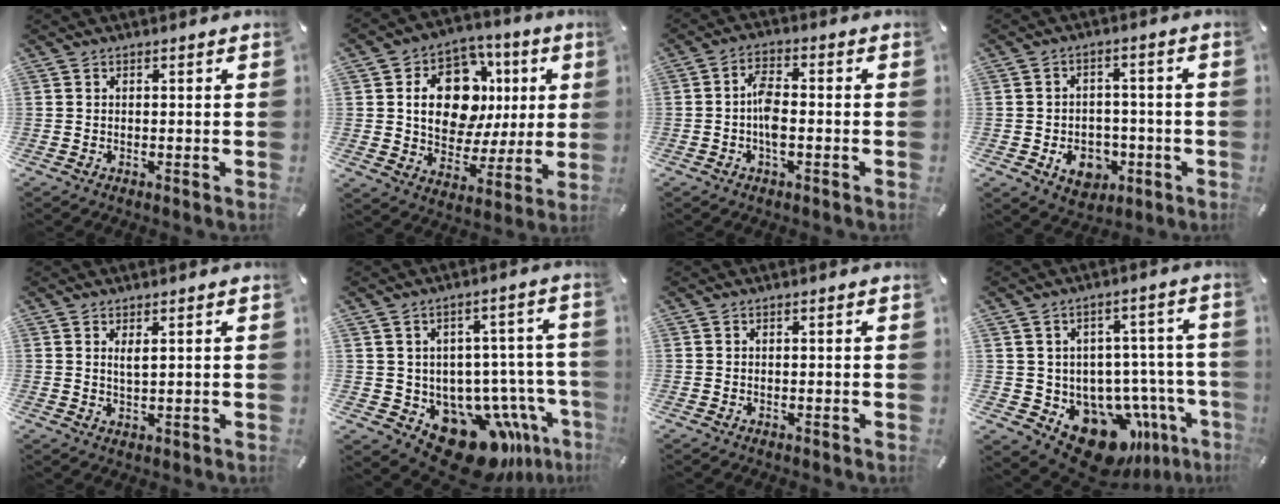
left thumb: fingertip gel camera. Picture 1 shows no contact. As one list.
[{"total": 16.1, "force": [4.0, 12.1, 9.8], "torque": [-0.142, -0.013, 0.081]}, {"total": 5.5, "force": [-1.1, 2.5, 4.8], "torque": [-0.096, 0.007, -0.021]}, {"total": 8.7, "force": [-3.0, 6.8, 4.5], "torque": [-0.066, 0.015, -0.053]}, {"total": 2.2, "force": [1.1, 0.7, 1.7], "torque": [-0.029, -0.003, 0.018]}, {"total": 17.1, "force": [-8.8, 11.0, 9.5], "torque": [-0.111, 0.030, -0.122]}, {"total": 0.0}, {"total": 14.9, "force": [-7.7, 10.0, 7.9], "torque": [-0.108, 0.030, -0.110]}]